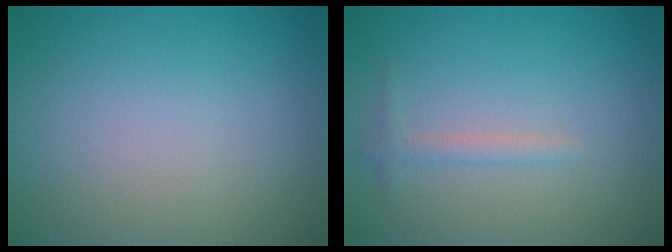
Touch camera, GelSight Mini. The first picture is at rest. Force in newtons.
{"total": 1.1, "press": 1.1, "slide": 0.1}